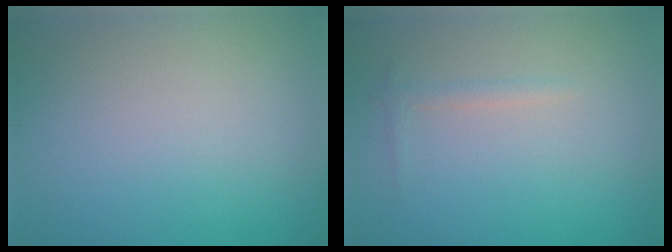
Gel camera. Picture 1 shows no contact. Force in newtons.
{"total": 0.9, "press": 0.9, "slide": 0.1}